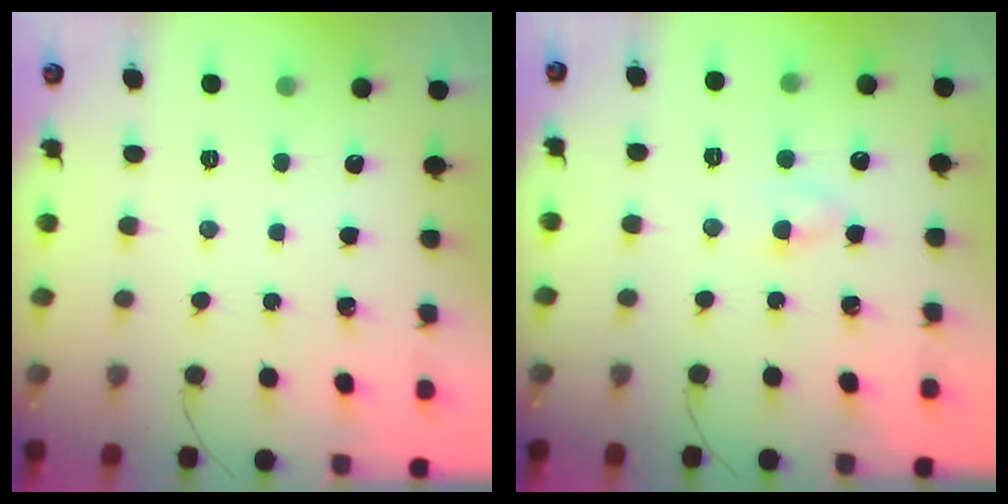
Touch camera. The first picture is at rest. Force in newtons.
{"total": 2.9, "press": 2.8, "slide": 0.9}